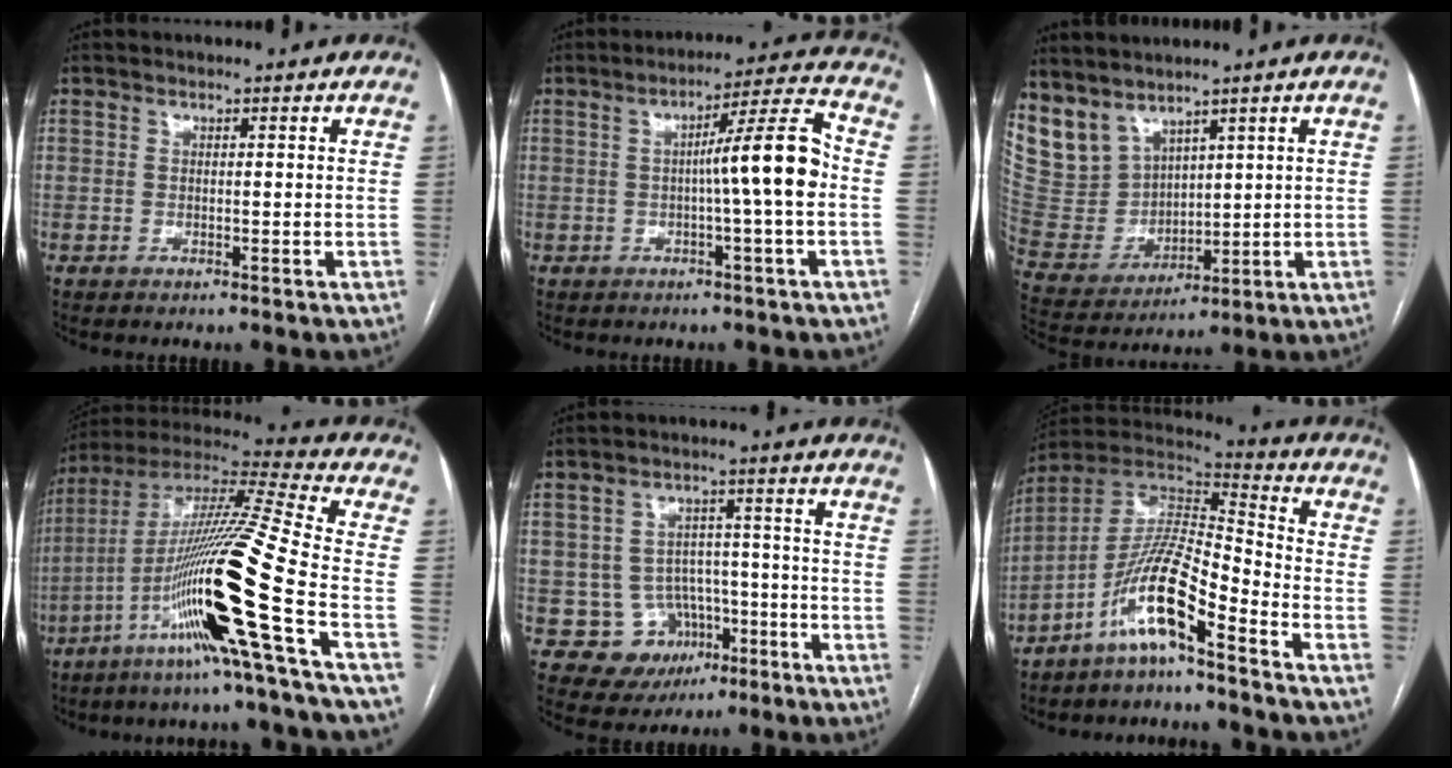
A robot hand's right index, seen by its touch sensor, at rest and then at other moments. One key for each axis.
{"total": 9.4, "fx": -0.7, "fy": -0.7, "fz": 9.3, "tx": -0.137, "ty": 0.019, "tz": -0.013}
{"total": 9.4, "fx": 7.7, "fy": 5.1, "fz": 2.1, "tx": -0.064, "ty": 0.007, "tz": 0.185}
{"total": 22.6, "fx": -8.9, "fy": -1.9, "fz": 20.7, "tx": -0.396, "ty": -0.025, "tz": -0.174}
{"total": 8.2, "fx": -3.0, "fy": 7.5, "fz": 1.3, "tx": -0.008, "ty": 0.020, "tz": -0.033}
{"total": 12.3, "fx": -7.5, "fy": 1.4, "fz": 9.6, "tx": -0.191, "ty": 0.012, "tz": -0.144}